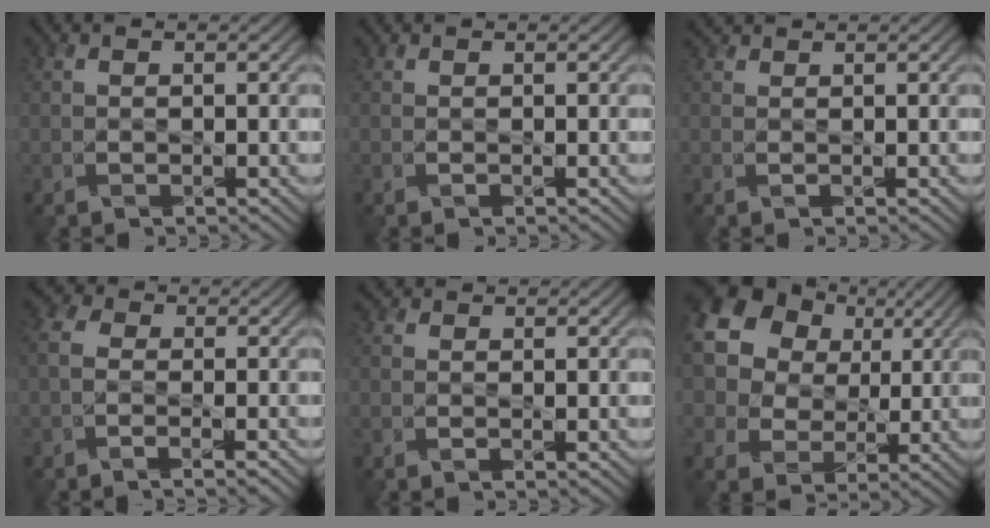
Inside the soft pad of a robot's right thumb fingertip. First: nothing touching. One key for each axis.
{"total": 0.0}
{"total": 1.1, "fx": 1.1, "fy": 0.1, "fz": 0.3, "tx": -0.013, "ty": 0.005, "tz": 0.024}
{"total": 3.8, "fx": -1.2, "fy": 1.9, "fz": 3.0, "tx": -0.075, "ty": -0.003, "tz": -0.028}
{"total": 0.9, "fx": 0.8, "fy": 0.3, "fz": 0.3, "tx": -0.012, "ty": 0.002, "tz": 0.013}
{"total": 16.7, "fx": 7.0, "fy": 13.0, "fz": 7.7, "tx": -0.233, "ty": 0.051, "tz": 0.136}